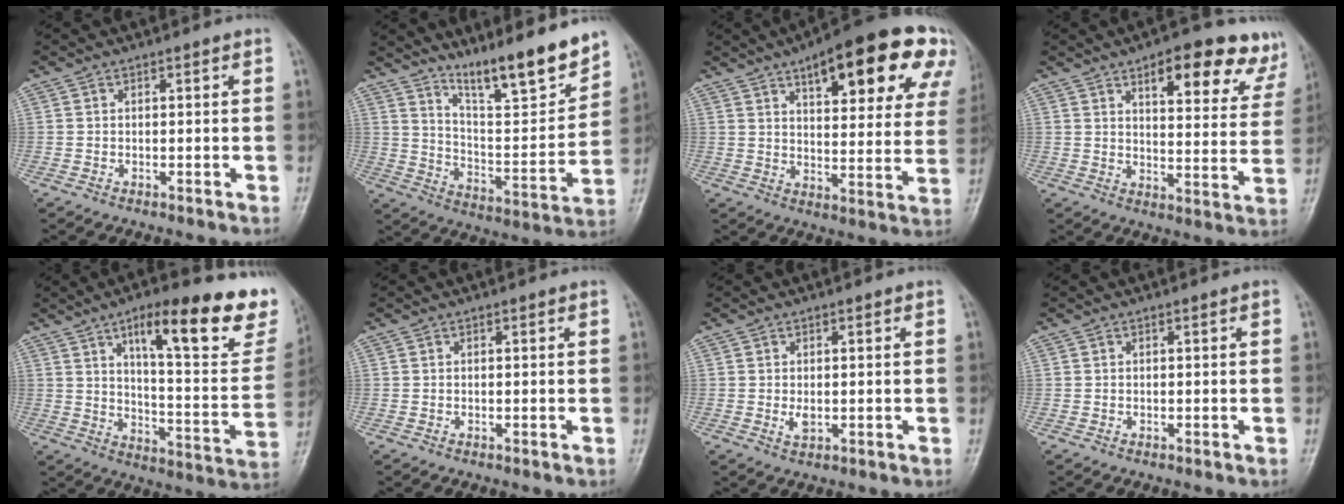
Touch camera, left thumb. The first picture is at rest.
{"total": 15.4, "force": [12.3, 2.3, 8.9], "torque": [-0.115, -0.084, 0.213]}
{"total": 23.6, "force": [12.3, 8.5, 18.3], "torque": [-0.202, -0.015, 0.162]}
{"total": 17.4, "force": [10.8, 6.5, 12.0], "torque": [-0.103, -0.044, 0.132]}
{"total": 23.8, "force": [14.7, 7.0, 17.4], "torque": [-0.190, -0.059, 0.212]}
{"total": 0.0}
{"total": 1.8, "force": [0.1, 1.1, 1.4], "torque": [-0.023, -0.005, 0.004]}
{"total": 0.0}